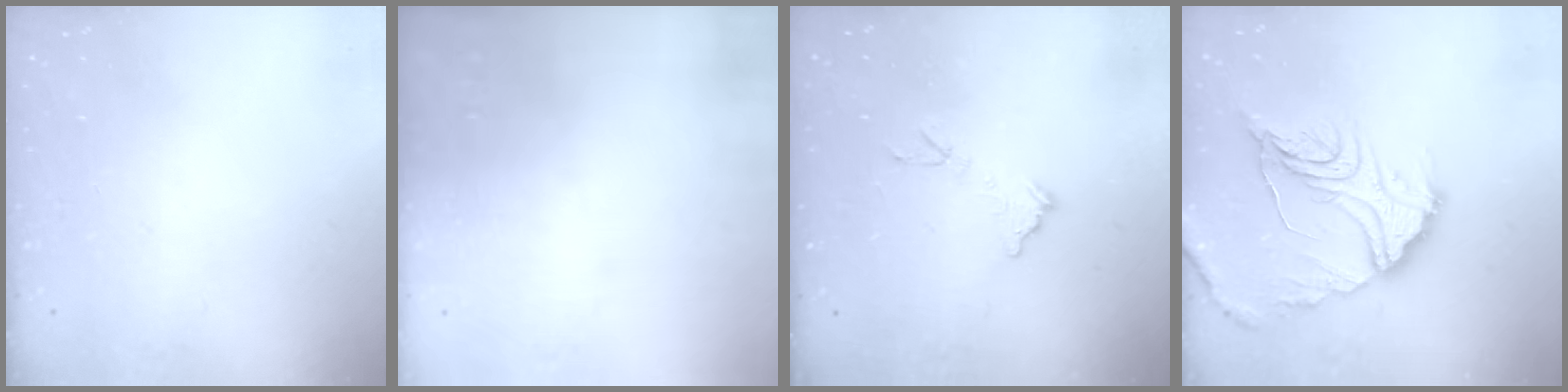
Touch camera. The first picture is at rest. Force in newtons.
{"total": 3.1, "press": 3.0, "slide": 1.0}
{"total": 7.8, "press": 7.8, "slide": 0.5}
{"total": 18.2, "press": 18.1, "slide": 2.0}